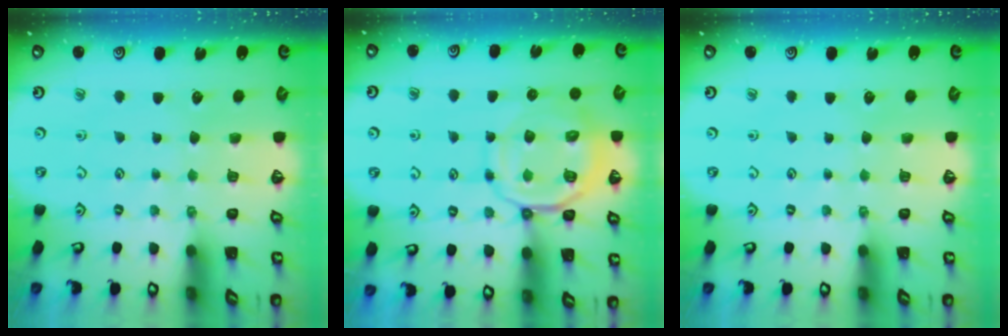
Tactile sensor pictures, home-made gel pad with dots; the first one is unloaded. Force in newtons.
{"total": 12.1, "press": 12.0, "slide": 1.6}
{"total": 0.0}